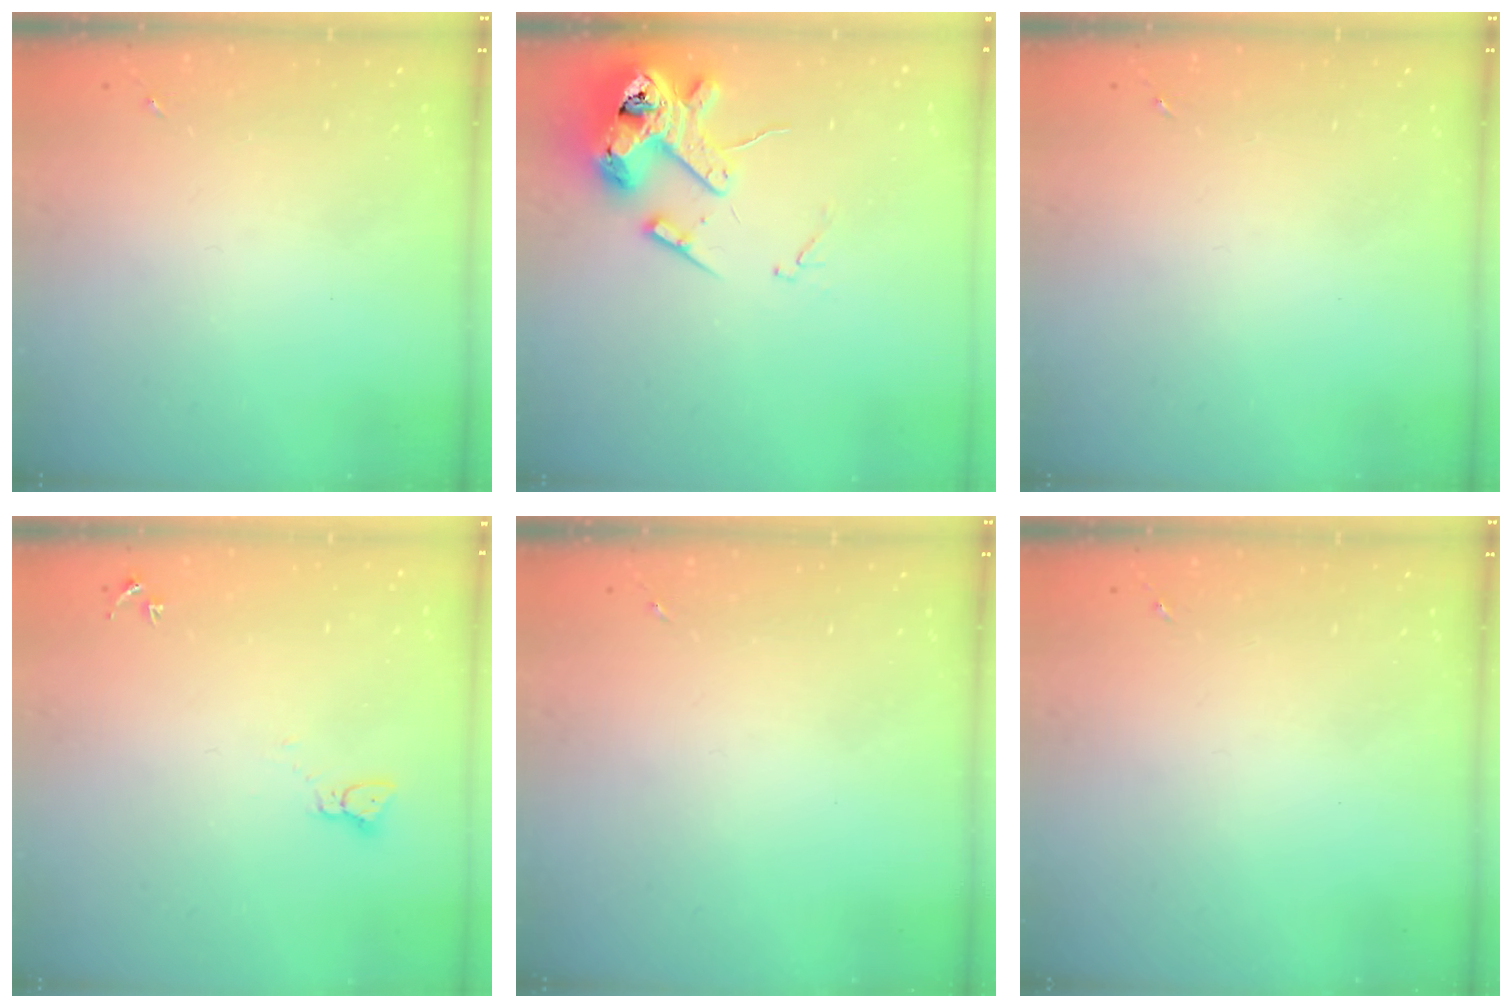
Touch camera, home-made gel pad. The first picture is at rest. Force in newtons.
{"total": 15.6, "press": 15.4, "slide": 2.3}
{"total": 0.0}
{"total": 2.3, "press": 2.3, "slide": 0.3}
{"total": 0.0}
{"total": 0.0}